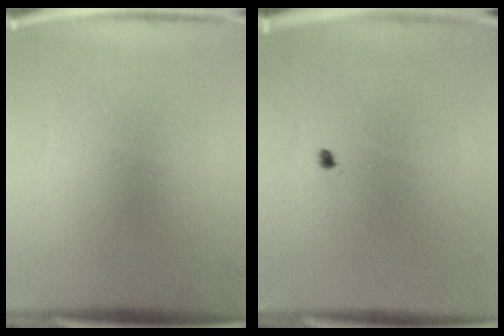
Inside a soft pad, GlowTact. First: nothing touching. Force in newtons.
{"total": 0.6}